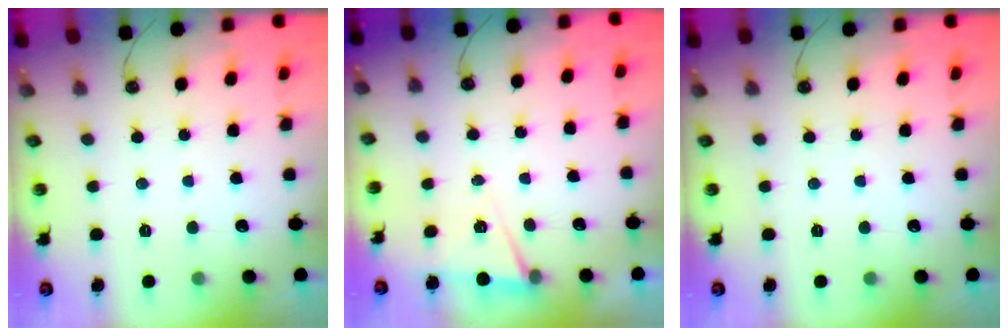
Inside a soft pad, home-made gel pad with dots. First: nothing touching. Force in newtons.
{"total": 6.0, "press": 4.0, "slide": 4.5}
{"total": 0.0}